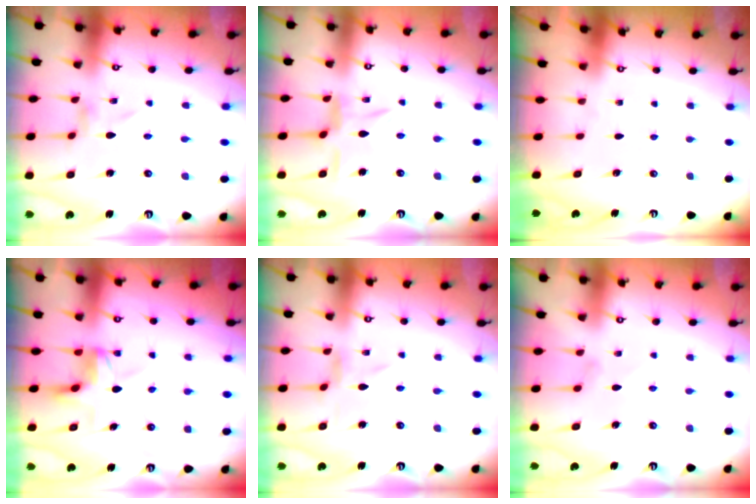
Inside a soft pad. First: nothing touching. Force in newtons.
{"total": 8.3, "press": 8.3, "slide": 0.7}
{"total": 0.0}
{"total": 3.9, "press": 3.9, "slide": 0.5}
{"total": 0.0}
{"total": 2.1, "press": 2.0, "slide": 0.3}